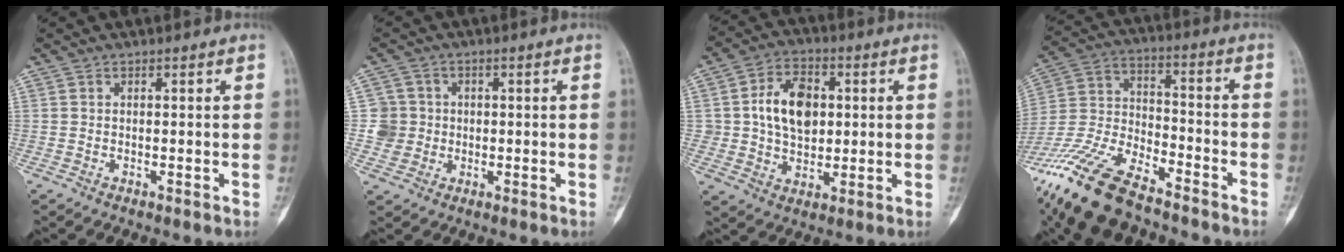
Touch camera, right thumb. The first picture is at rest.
{"total": 5.2, "force": [0.0, 5.2, 0.2], "torque": [0.033, 0.011, -0.005]}
{"total": 11.8, "force": [1.7, 8.4, 8.1], "torque": [-0.102, 0.004, 0.031]}
{"total": 19.6, "force": [-14.4, 6.7, 11.4], "torque": [-0.254, 0.036, -0.275]}